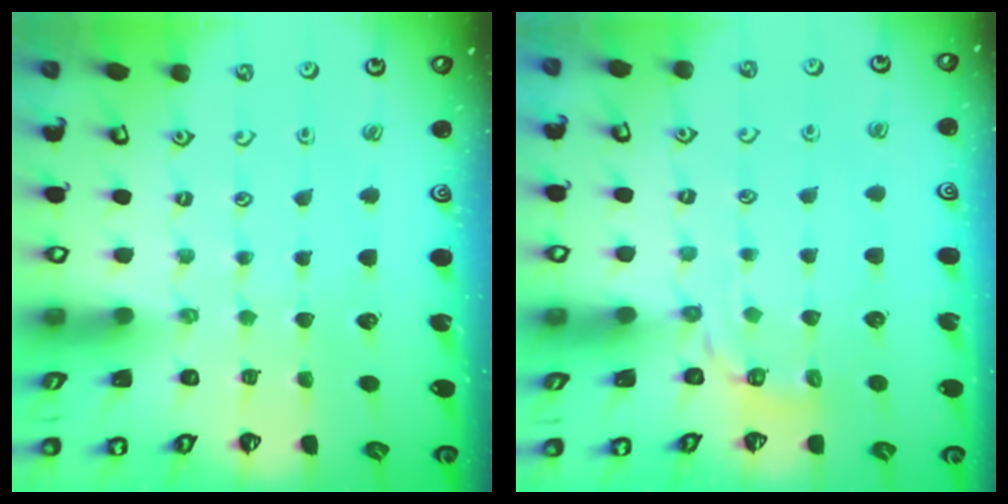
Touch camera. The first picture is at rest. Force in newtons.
{"total": 4.0, "press": 3.6, "slide": 1.7}